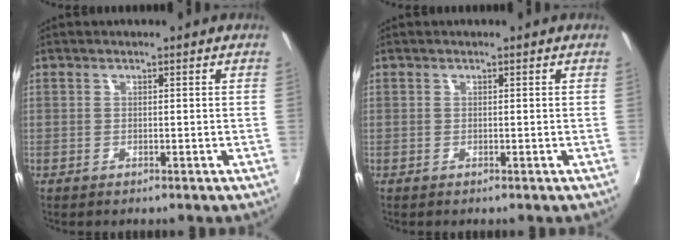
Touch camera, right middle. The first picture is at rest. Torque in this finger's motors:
{"motor_torque": [-0.02, -0.13, 0.04, 0.00]}